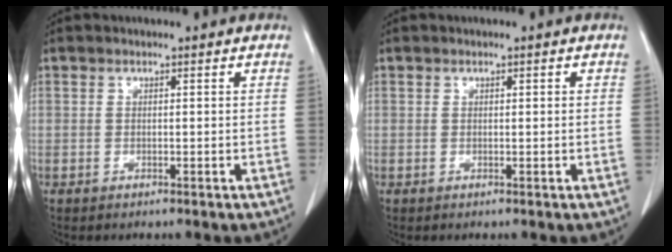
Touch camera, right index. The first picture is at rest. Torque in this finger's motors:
{"motor_torque": [-0.02, -0.03, 0.00, -0.01]}